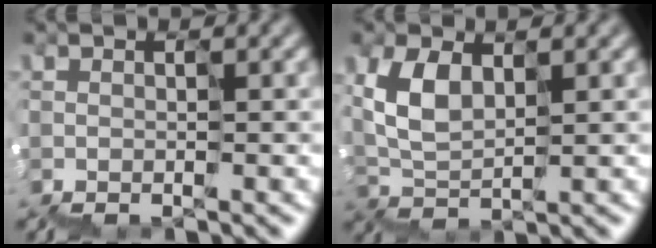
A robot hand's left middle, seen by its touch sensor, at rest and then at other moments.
{"total": 2.5, "force": [2.0, 1.1, 0.9], "torque": [-0.053, 0.016, 0.041]}